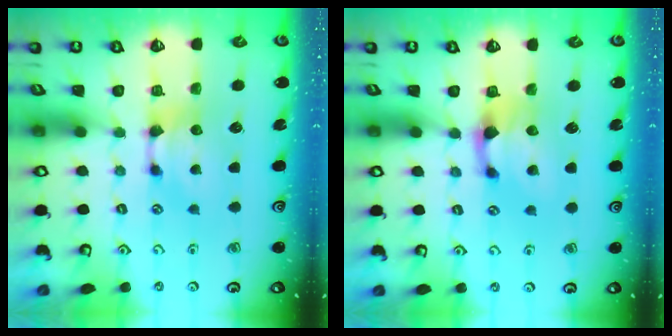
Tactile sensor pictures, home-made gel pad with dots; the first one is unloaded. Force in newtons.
{"total": 1.4, "press": 0.9, "slide": 1.1}